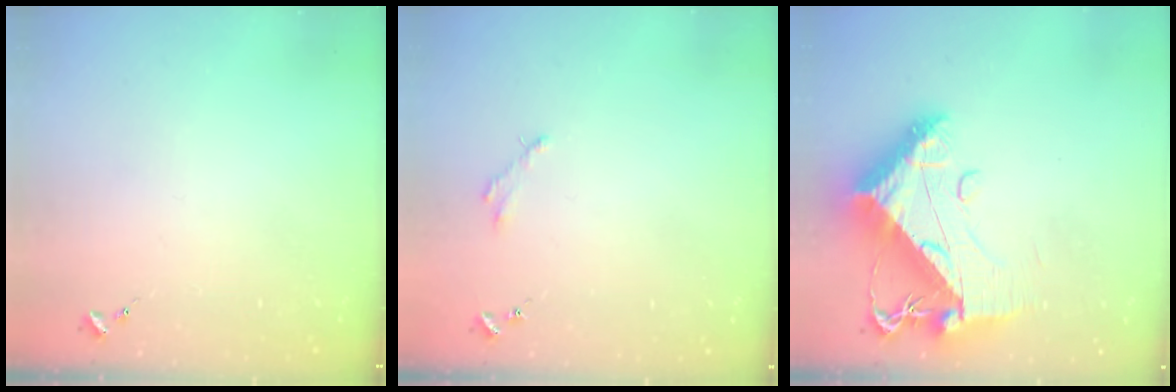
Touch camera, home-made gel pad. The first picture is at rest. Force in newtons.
{"total": 2.5, "press": 2.5, "slide": 0.2}
{"total": 16.5, "press": 16.4, "slide": 1.8}